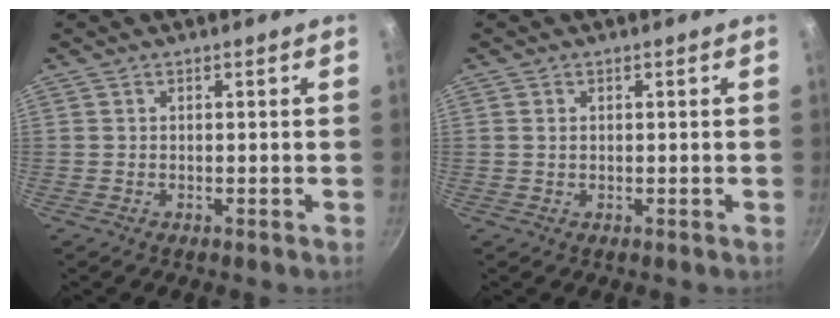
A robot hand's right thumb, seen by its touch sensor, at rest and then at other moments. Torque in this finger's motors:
{"motor_torque": [-0.28, 0.08, -0.42, 0.25, -0.04]}